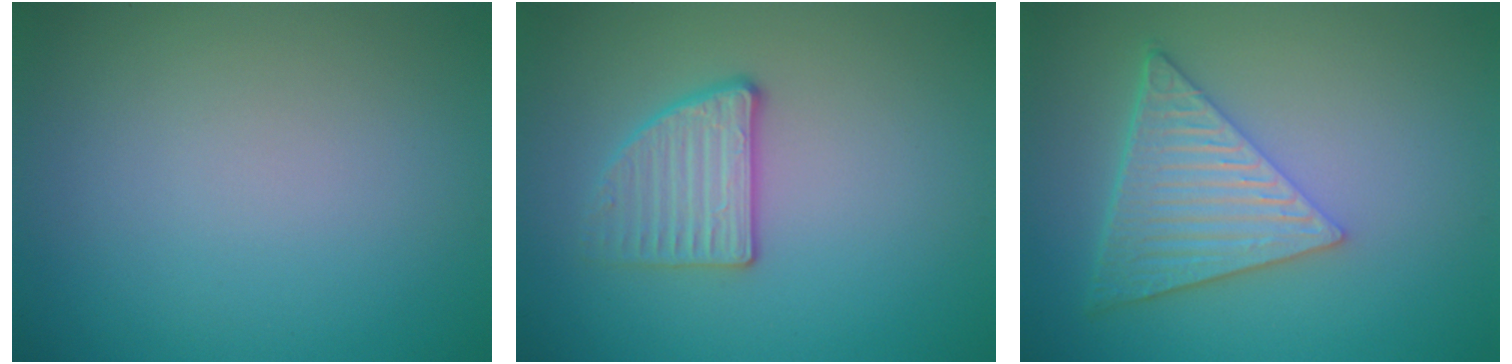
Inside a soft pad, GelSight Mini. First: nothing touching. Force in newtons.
{"total": 2.7, "press": 2.6, "slide": 0.8}
{"total": 6.8, "press": 4.9, "slide": 4.7}